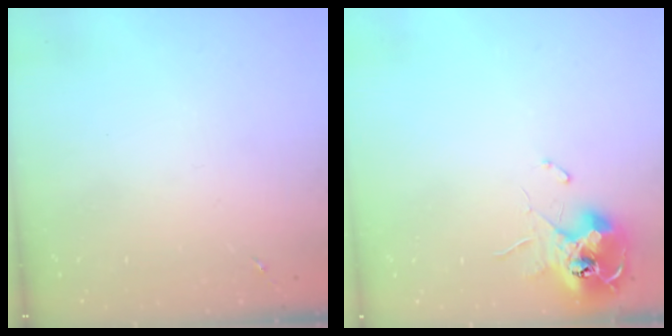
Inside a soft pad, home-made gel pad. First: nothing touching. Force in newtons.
{"total": 11.6, "press": 11.6, "slide": 1.1}